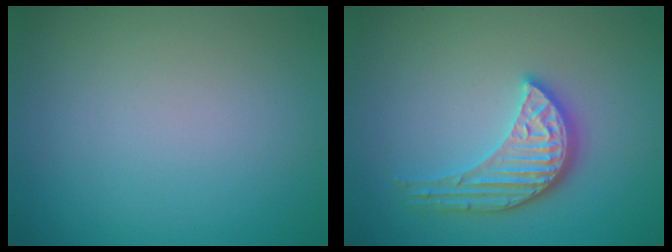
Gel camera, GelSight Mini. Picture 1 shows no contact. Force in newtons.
{"total": 4.1, "press": 3.5, "slide": 2.2}